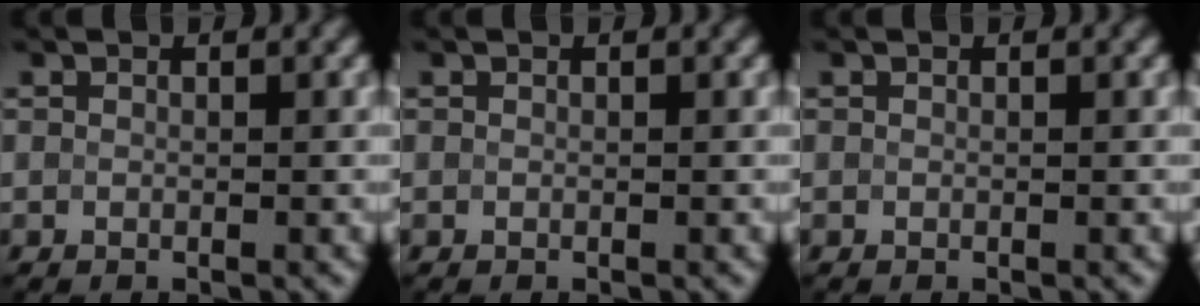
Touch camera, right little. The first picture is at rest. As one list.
[{"total": 0.0}, {"total": 0.0}]